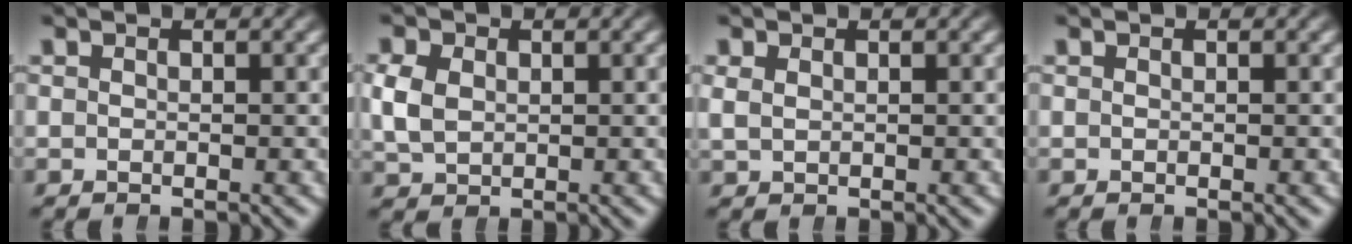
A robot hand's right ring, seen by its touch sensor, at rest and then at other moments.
{"total": 4.5, "force": [0.3, 4.0, 2.0], "torque": [-0.054, -0.005, 0.011]}
{"total": 1.4, "force": [0.6, 1.1, 0.5], "torque": [-0.016, 0.001, 0.015]}
{"total": 0.0}